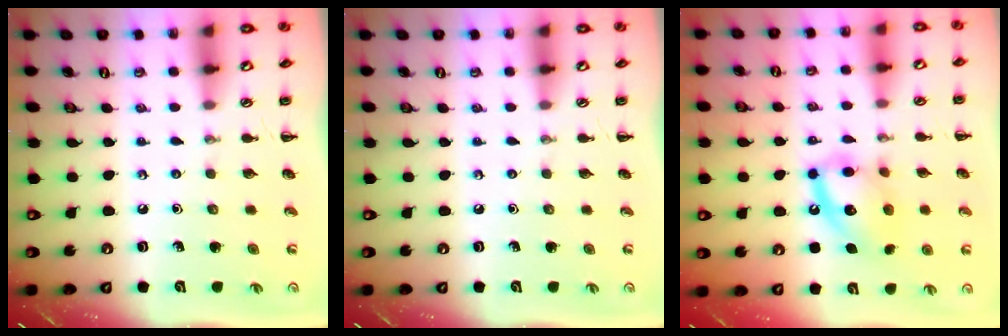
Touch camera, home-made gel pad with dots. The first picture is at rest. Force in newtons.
{"total": 0.0}
{"total": 14.4, "press": 14.2, "slide": 2.2}